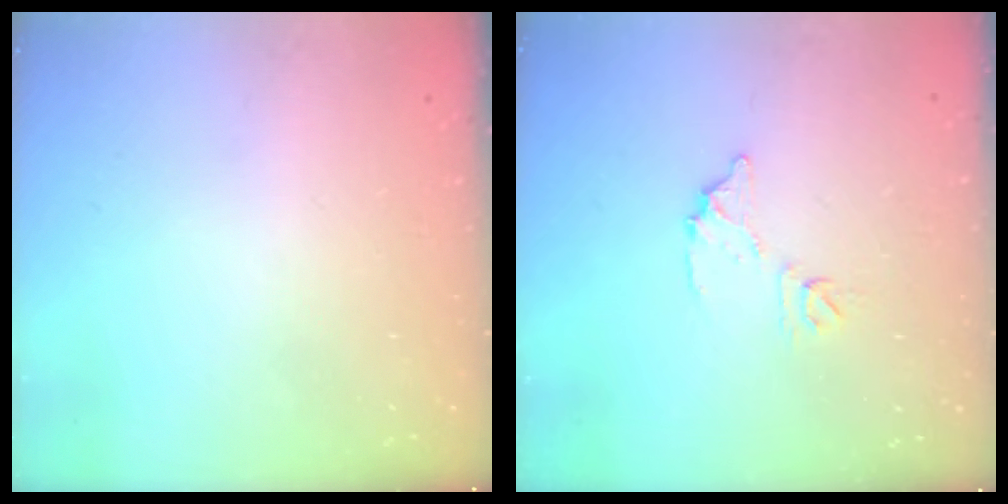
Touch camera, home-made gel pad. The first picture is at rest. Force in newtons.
{"total": 8.4, "press": 8.3, "slide": 0.5}